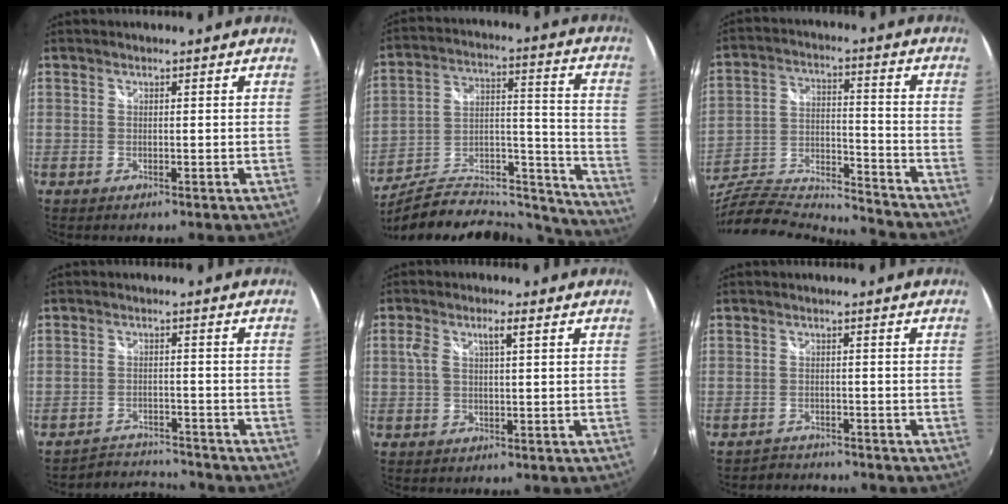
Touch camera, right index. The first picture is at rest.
{"total": 26.6, "force": [-23.2, 7.6, 10.6], "torque": [-0.161, 0.029, -0.334]}
{"total": 18.6, "force": [-16.3, 3.5, 8.2], "torque": [-0.172, -0.015, -0.282]}
{"total": 6.4, "force": [-6.3, 0.9, -0.2], "torque": [-0.016, 0.008, -0.104]}
{"total": 3.8, "force": [1.0, 1.0, 3.6], "torque": [-0.071, 0.007, 0.022]}
{"total": 3.3, "force": [-3.1, 1.0, -0.4], "torque": [-0.007, 0.001, -0.057]}